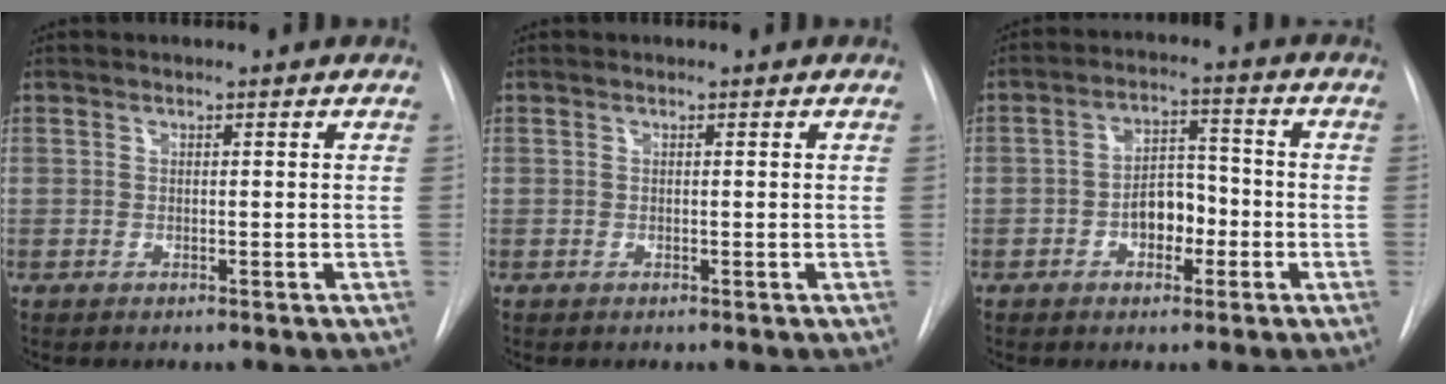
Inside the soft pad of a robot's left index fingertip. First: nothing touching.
{"total": 0.0}
{"total": 5.7, "force": [-1.9, 3.4, 4.1], "torque": [-0.067, 0.020, -0.033]}